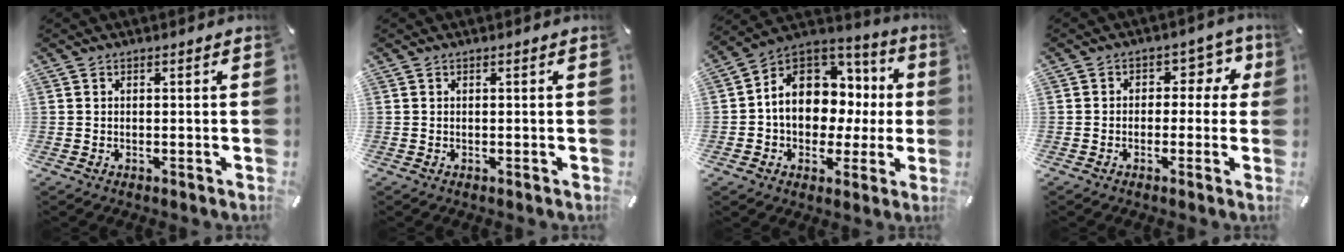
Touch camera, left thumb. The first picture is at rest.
{"total": 0.0}
{"total": 13.0, "force": [1.3, 10.7, 7.2], "torque": [-0.118, -0.016, 0.028]}
{"total": 6.2, "force": [0.4, 4.9, 3.8], "torque": [-0.037, 0.002, -0.002]}